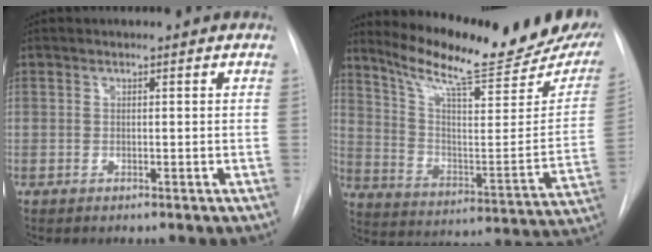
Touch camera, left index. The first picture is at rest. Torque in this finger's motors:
{"motor_torque": [1.03, -1.11, 0.24, 0.10]}